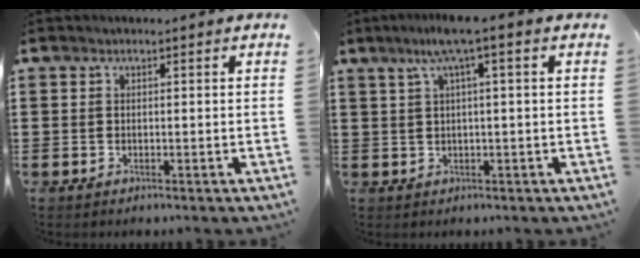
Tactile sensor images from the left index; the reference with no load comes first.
{"total": 5.3, "force": [1.9, -0.2, 4.9], "torque": [-0.096, 0.002, 0.030]}